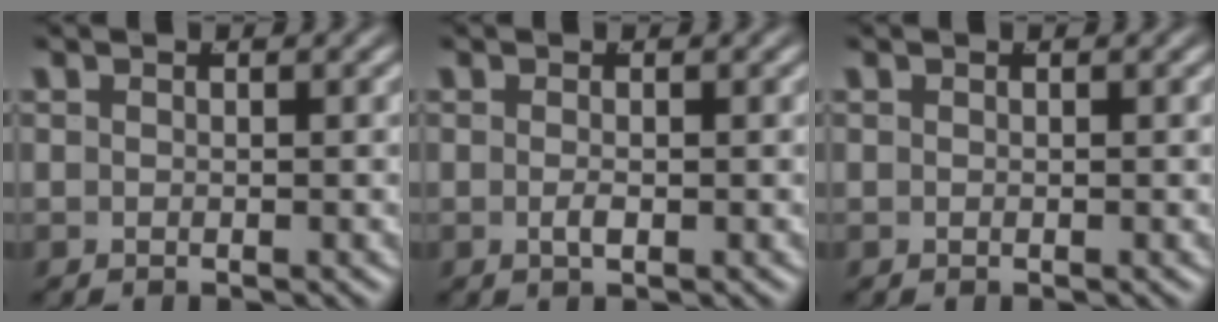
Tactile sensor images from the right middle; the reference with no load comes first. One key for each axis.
{"total": 0.7, "fx": -0.3, "fy": 0.0, "fz": 0.6, "tx": -0.012, "ty": -0.006, "tz": -0.002}
{"total": 0.0}